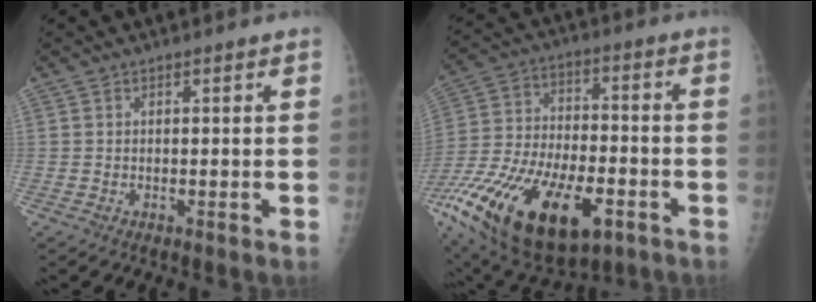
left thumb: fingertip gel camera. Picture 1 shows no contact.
{"total": 30.4, "force": [-13.9, 15.1, 22.3], "torque": [-0.469, 0.000, -0.234]}